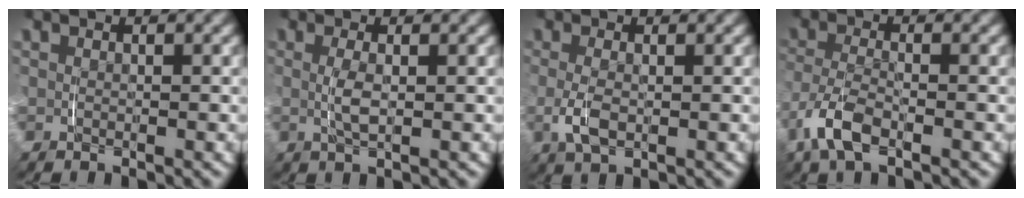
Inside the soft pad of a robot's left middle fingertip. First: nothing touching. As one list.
[{"total": 1.6, "force": [-0.3, -0.1, 1.5], "torque": [-0.036, -0.006, 0.000]}, {"total": 1.9, "force": [-0.7, 0.5, 1.7], "torque": [-0.049, -0.010, -0.007]}, {"total": 3.6, "force": [-2.7, 0.8, 2.2], "torque": [-0.055, -0.012, -0.045]}]